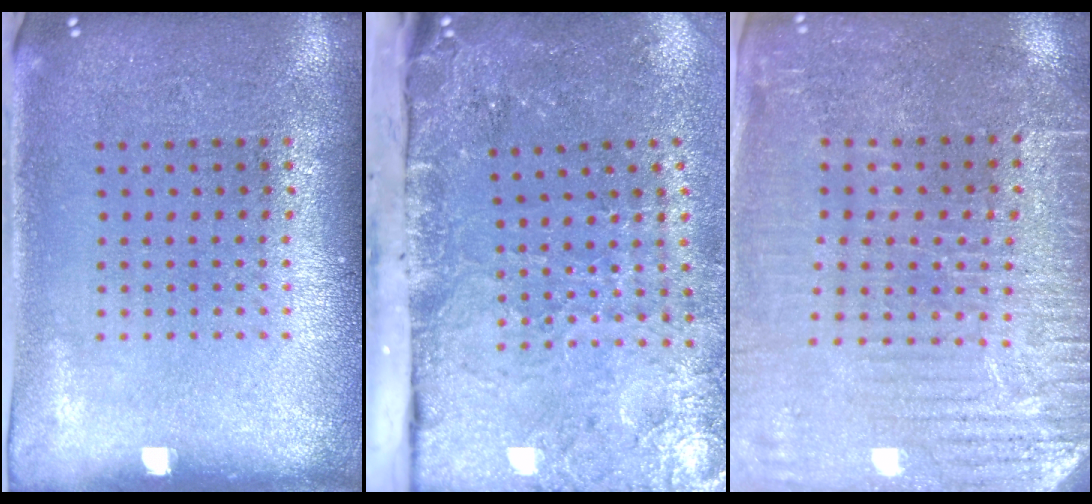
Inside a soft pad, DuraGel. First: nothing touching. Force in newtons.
{"total": 4.7, "press": 3.6, "slide": 3.1}
{"total": 3.5, "press": 3.4, "slide": 0.7}